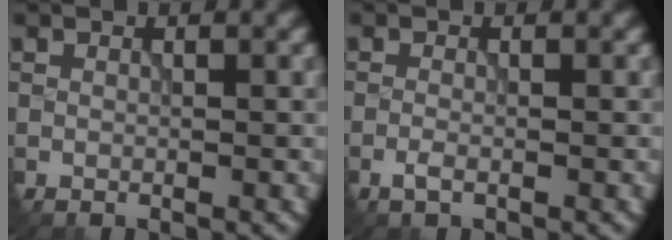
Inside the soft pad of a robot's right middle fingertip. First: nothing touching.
{"total": 1.2, "force": [-0.9, 0.2, 0.7], "torque": [-0.022, -0.003, -0.020]}